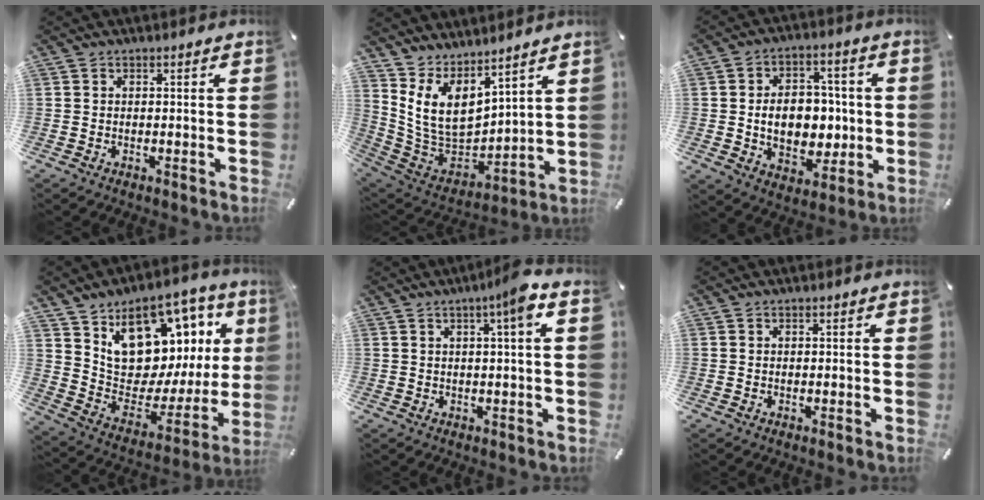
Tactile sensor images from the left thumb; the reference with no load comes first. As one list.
[{"total": 11.4, "force": [6.0, 7.7, 6.0], "torque": [-0.135, -0.060, 0.123]}, {"total": 12.4, "force": [-0.6, 9.2, 8.3], "torque": [-0.117, 0.009, -0.007]}, {"total": 16.6, "force": [10.9, 9.9, 7.6], "torque": [-0.108, -0.103, 0.193]}, {"total": 6.0, "force": [2.2, 0.1, 5.5], "torque": [-0.085, -0.010, 0.030]}, {"total": 0.0}]